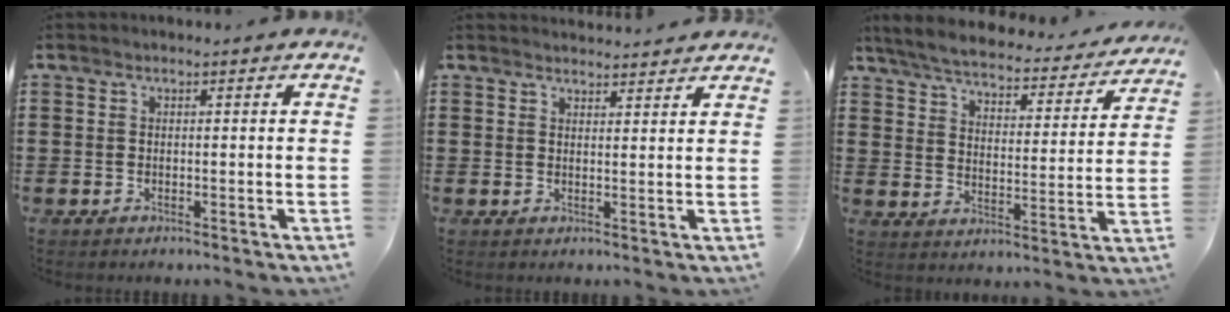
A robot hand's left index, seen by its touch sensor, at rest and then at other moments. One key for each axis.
{"total": 2.2, "fx": 2.2, "fy": -0.2, "fz": -0.1, "tx": -0.005, "ty": -0.009, "tz": 0.044}
{"total": 5.0, "fx": 4.8, "fy": 0.2, "fz": 1.4, "tx": -0.055, "ty": -0.035, "tz": 0.079}